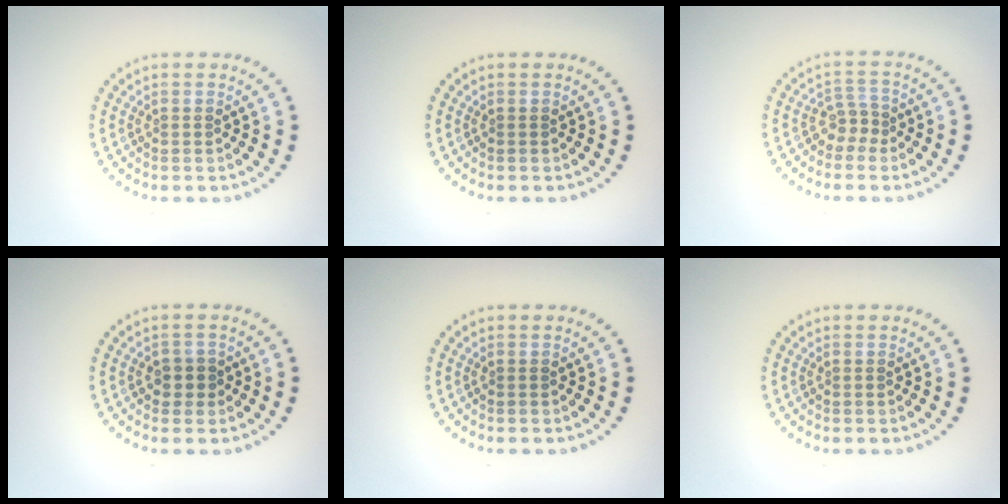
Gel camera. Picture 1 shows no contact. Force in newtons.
{"total": 0.0}
{"total": 1.9, "press": 1.3, "slide": 1.4}
{"total": 1.7, "press": 1.5, "slide": 0.7}
{"total": 0.0}
{"total": 0.0}